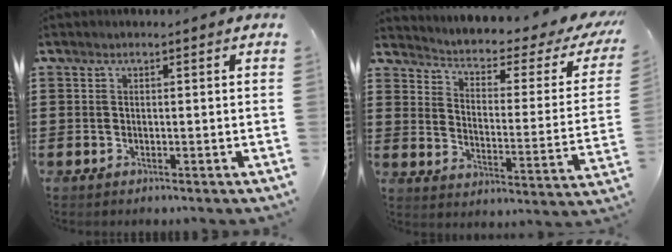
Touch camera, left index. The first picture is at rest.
{"total": 2.8, "force": [1.4, 0.8, 2.2], "torque": [-0.056, -0.022, 0.010]}